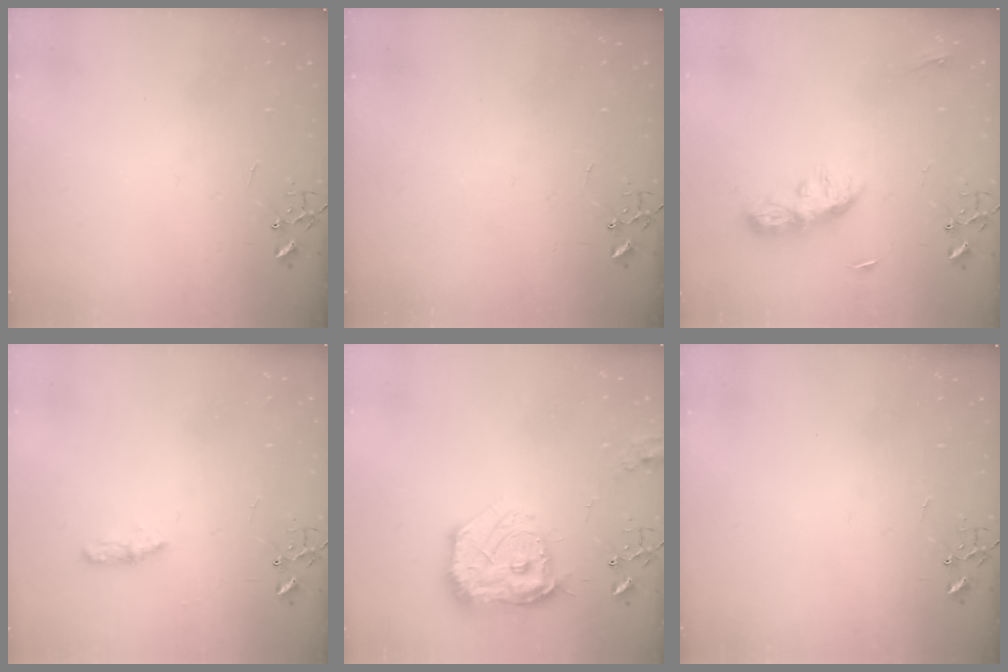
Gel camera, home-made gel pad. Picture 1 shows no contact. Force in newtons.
{"total": 0.0}
{"total": 8.7, "press": 8.7, "slide": 0.4}
{"total": 4.9, "press": 4.8, "slide": 0.6}
{"total": 18.7, "press": 18.6, "slide": 1.8}
{"total": 0.0}